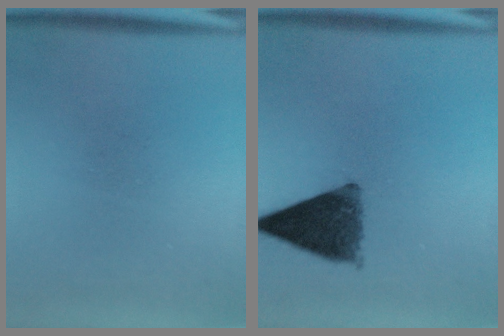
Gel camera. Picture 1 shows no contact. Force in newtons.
{"total": 9.6}